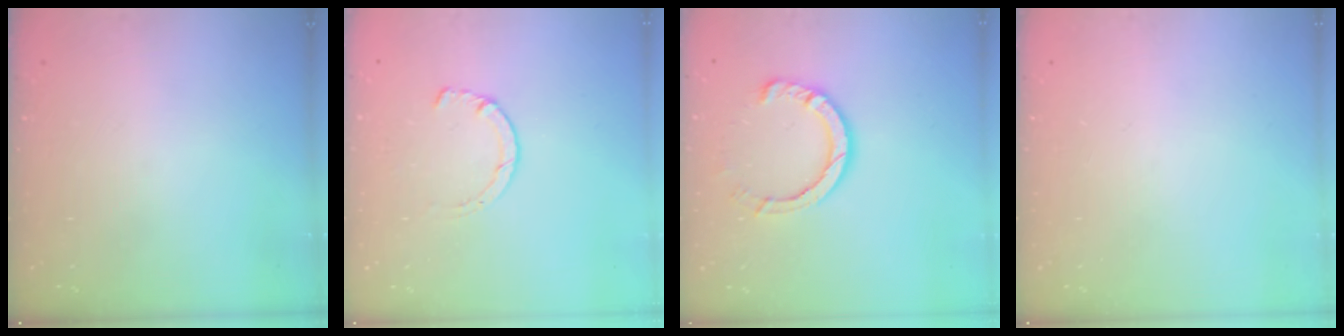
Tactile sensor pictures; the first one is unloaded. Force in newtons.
{"total": 1.5, "press": 1.5, "slide": 0.3}
{"total": 8.0, "press": 8.0, "slide": 0.8}
{"total": 0.0}